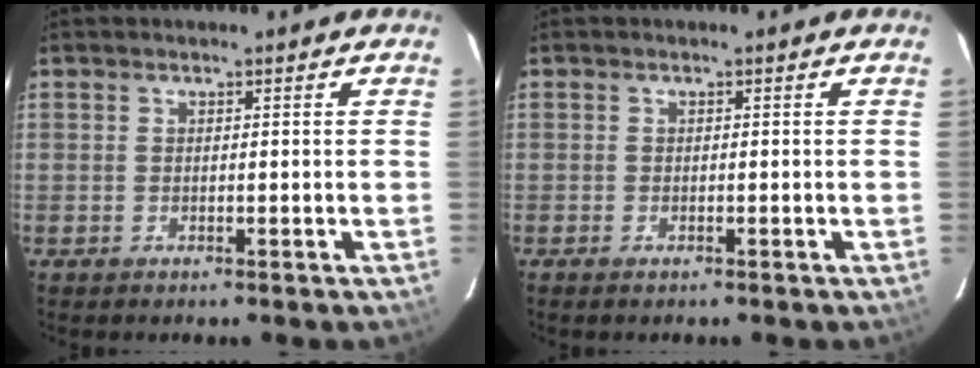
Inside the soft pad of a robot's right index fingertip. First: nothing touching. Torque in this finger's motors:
{"motor_torque": [0.07, 0.11, -0.01, 0.00]}